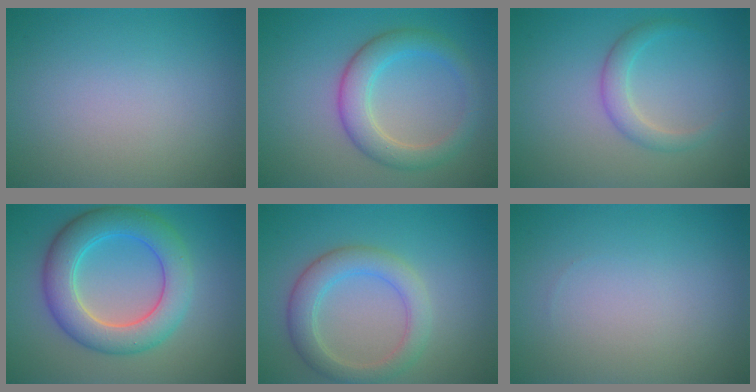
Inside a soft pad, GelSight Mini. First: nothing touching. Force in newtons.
{"total": 4.2, "press": 4.2, "slide": 0.1}
{"total": 2.1, "press": 2.1, "slide": 0.1}
{"total": 6.9, "press": 6.9, "slide": 0.2}
{"total": 4.0, "press": 4.0, "slide": 0.2}
{"total": 0.0}